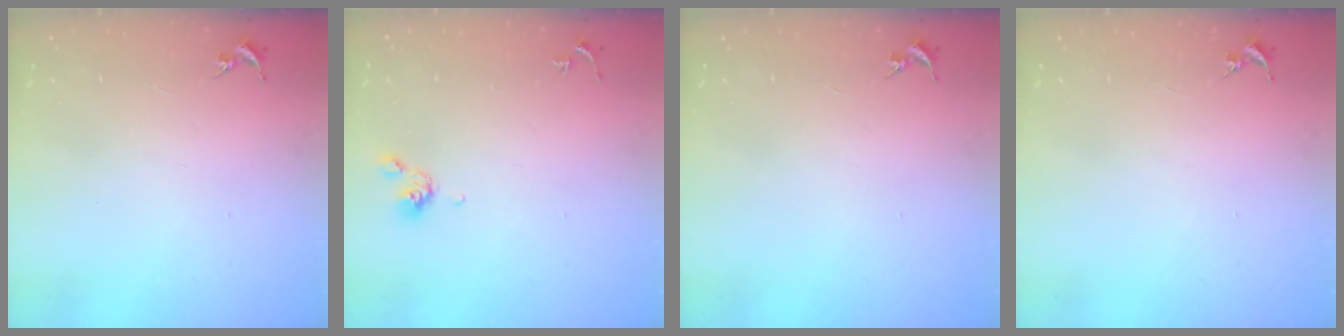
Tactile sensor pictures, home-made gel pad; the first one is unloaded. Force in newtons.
{"total": 6.1, "press": 5.9, "slide": 1.3}
{"total": 0.0}
{"total": 0.0}